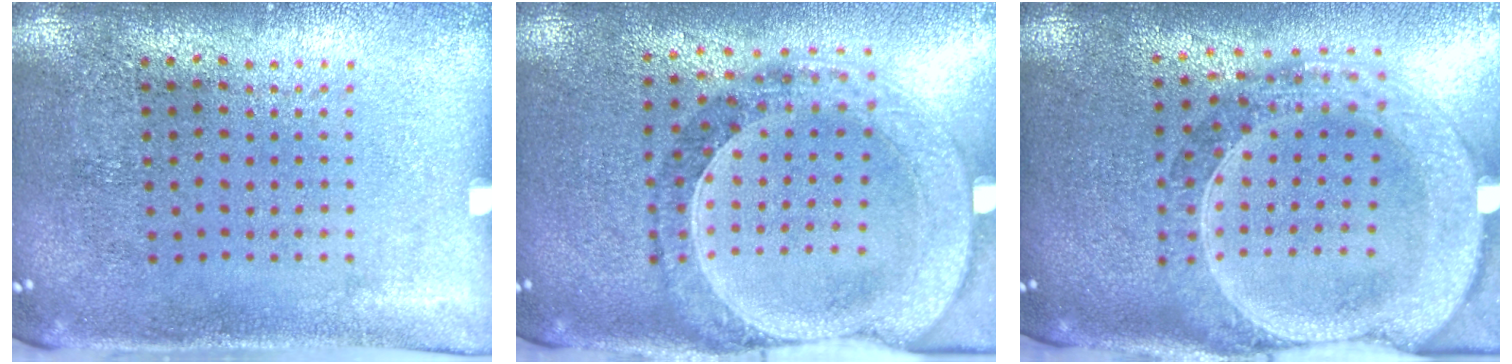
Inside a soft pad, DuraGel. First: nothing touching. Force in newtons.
{"total": 1.5, "press": 1.4, "slide": 0.4}
{"total": 2.8, "press": 2.4, "slide": 1.4}